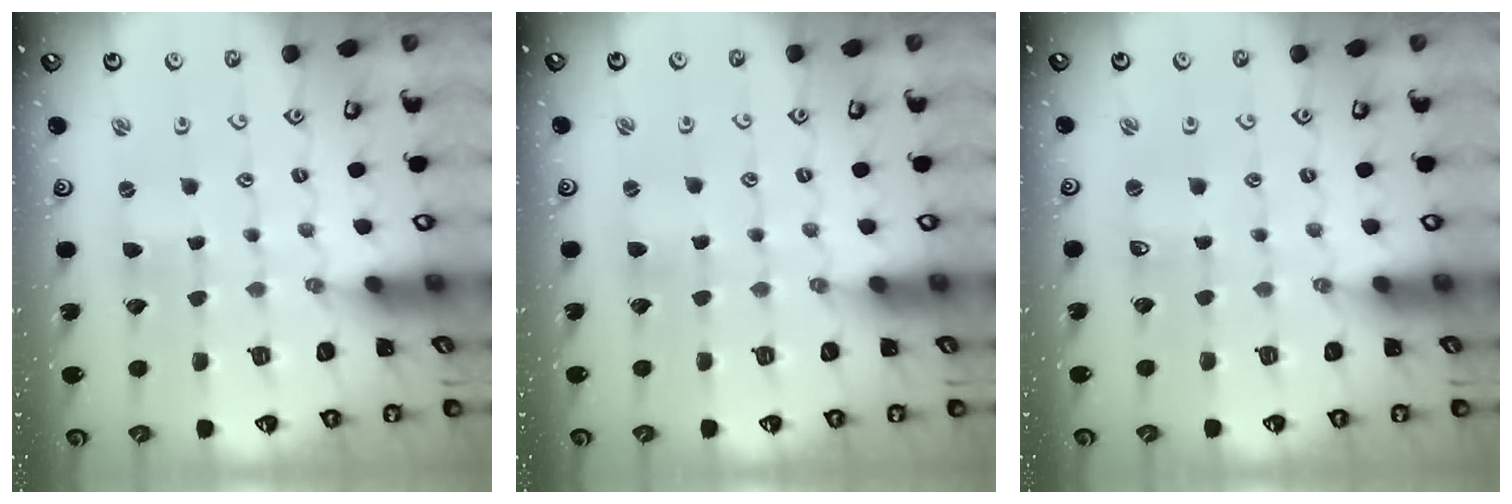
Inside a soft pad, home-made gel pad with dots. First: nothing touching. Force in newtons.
{"total": 1.2, "press": 1.2, "slide": 0.1}
{"total": 0.6, "press": 0.6, "slide": 0.1}